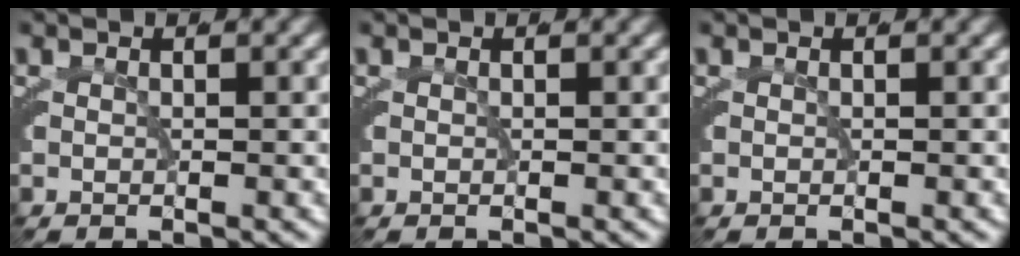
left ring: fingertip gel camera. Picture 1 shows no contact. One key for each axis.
{"total": 0.0}
{"total": 0.0}